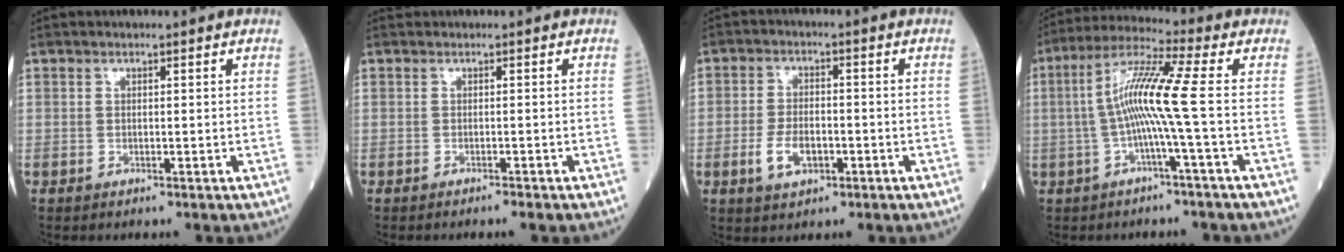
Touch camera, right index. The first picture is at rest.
{"total": 0.6, "force": [-0.5, 0.0, 0.4], "torque": [-0.008, 0.000, -0.006]}
{"total": 5.3, "force": [-1.8, 2.8, 4.1], "torque": [-0.080, 0.001, -0.030]}
{"total": 9.3, "force": [-0.7, -1.5, 9.2], "torque": [-0.183, 0.021, -0.016]}